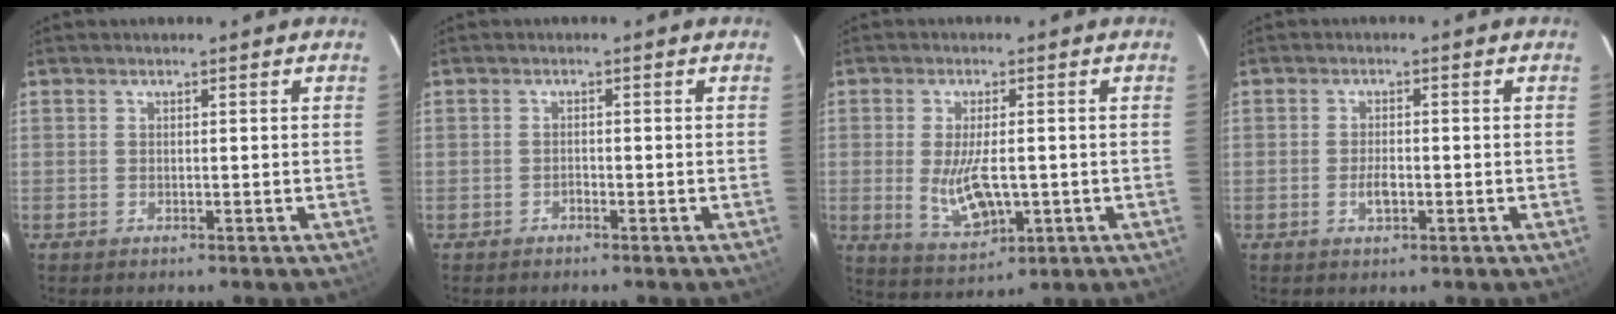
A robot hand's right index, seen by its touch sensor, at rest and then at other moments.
{"total": 0.9, "force": [-0.8, 0.3, 0.1], "torque": [-0.001, 0.003, -0.016]}
{"total": 8.6, "force": [-1.3, 3.5, 7.8], "torque": [-0.151, -0.016, -0.012]}
{"total": 2.8, "force": [-1.0, 1.3, 2.3], "torque": [-0.042, -0.001, -0.017]}